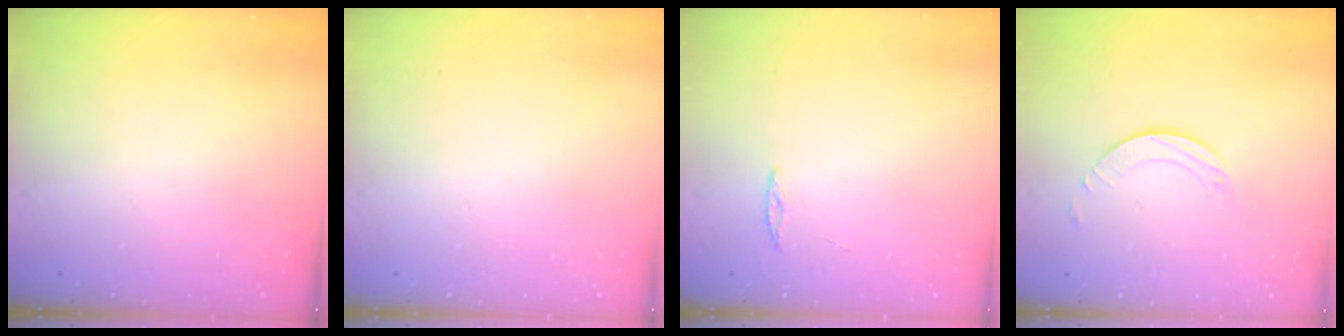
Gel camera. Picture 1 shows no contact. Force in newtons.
{"total": 0.0}
{"total": 2.0, "press": 2.0, "slide": 0.2}
{"total": 1.9, "press": 1.9, "slide": 0.1}